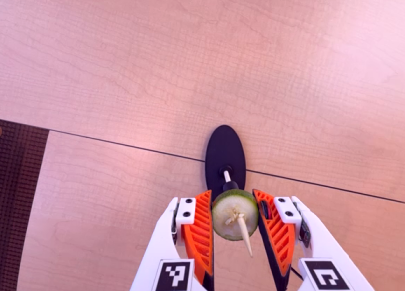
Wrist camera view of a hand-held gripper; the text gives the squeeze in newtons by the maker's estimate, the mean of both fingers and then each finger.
{"total": 11.8, "left": 13.0, "right": 10.6}